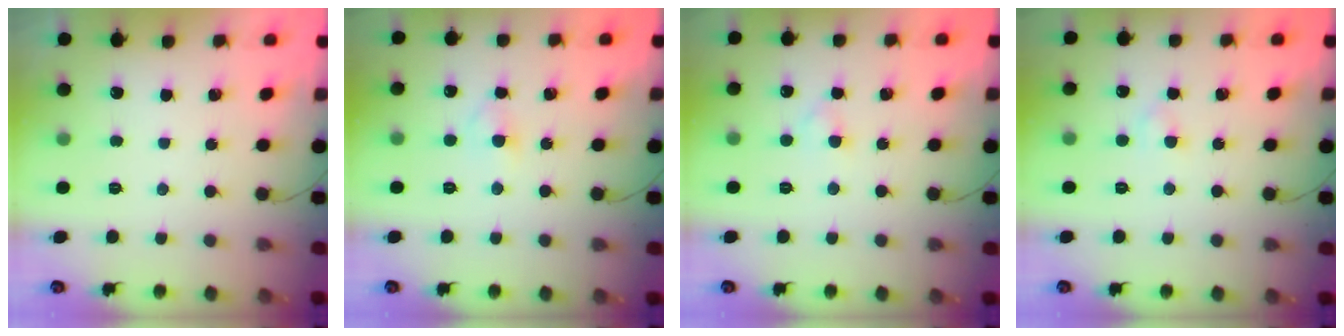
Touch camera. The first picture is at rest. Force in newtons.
{"total": 2.8, "press": 2.6, "slide": 1.1}
{"total": 1.9, "press": 1.7, "slide": 1.0}
{"total": 2.5, "press": 2.3, "slide": 1.0}